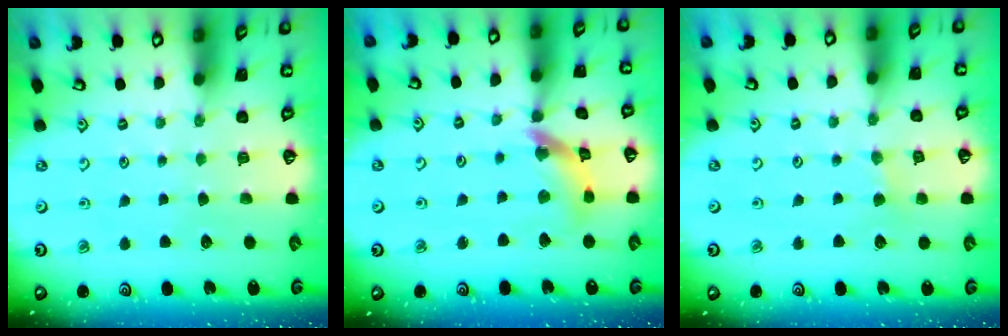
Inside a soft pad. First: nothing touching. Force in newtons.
{"total": 11.3, "press": 11.3, "slide": 1.4}
{"total": 2.1, "press": 2.1, "slide": 0.4}